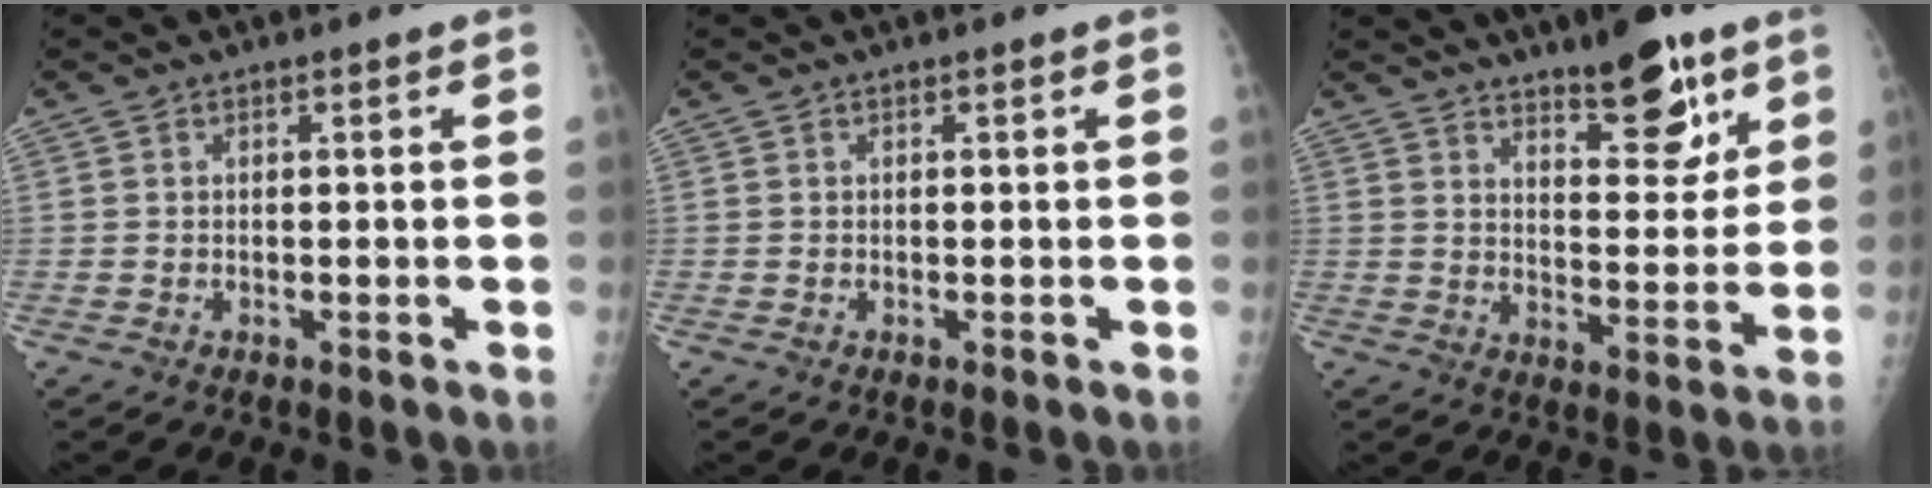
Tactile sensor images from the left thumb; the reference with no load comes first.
{"total": 0.0}
{"total": 12.0, "force": [7.9, 4.2, 7.9], "torque": [-0.079, -0.051, 0.119]}